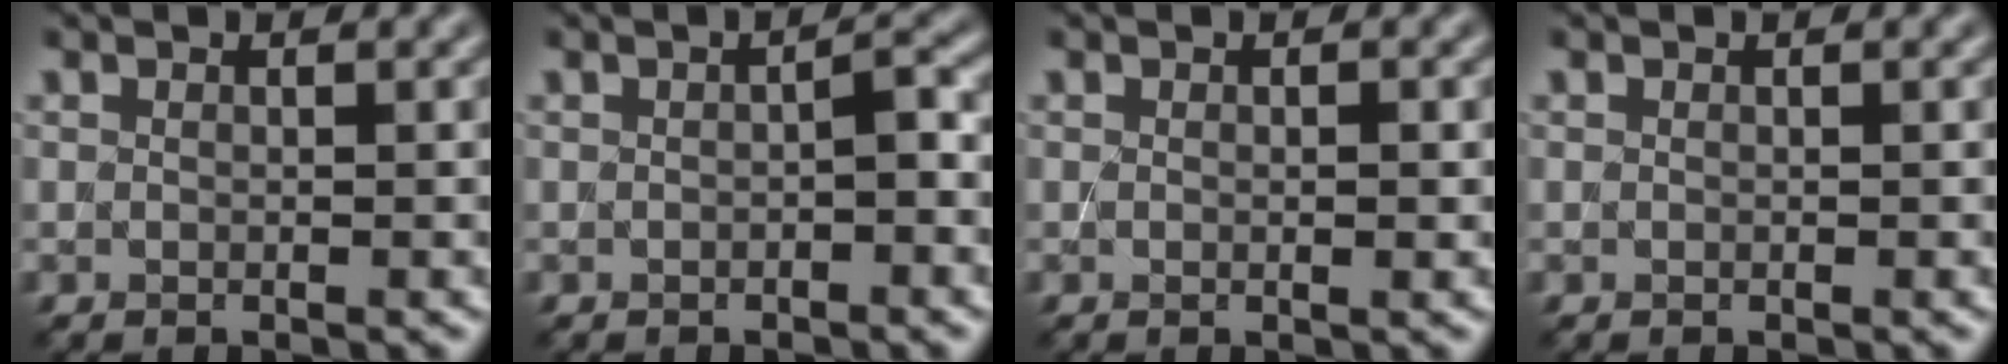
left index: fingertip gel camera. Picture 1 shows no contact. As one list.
[{"total": 1.4, "force": [-0.3, 0.2, 1.3], "torque": [-0.024, 0.007, -0.004]}, {"total": 0.6, "force": [0.1, 0.1, 0.6], "torque": [-0.010, -0.001, 0.001]}, {"total": 0.0}]